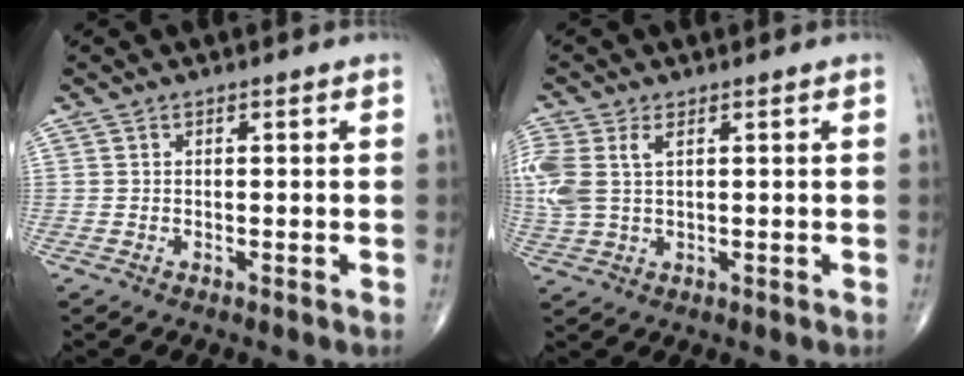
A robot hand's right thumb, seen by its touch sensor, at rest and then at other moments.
{"total": 8.6, "force": [2.2, 5.0, 6.7], "torque": [-0.190, 0.015, 0.052]}